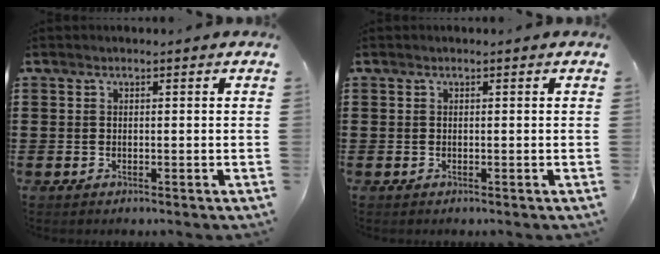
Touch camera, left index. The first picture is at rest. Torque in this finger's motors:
{"motor_torque": [0.00, 0.00, 0.00, 0.00]}